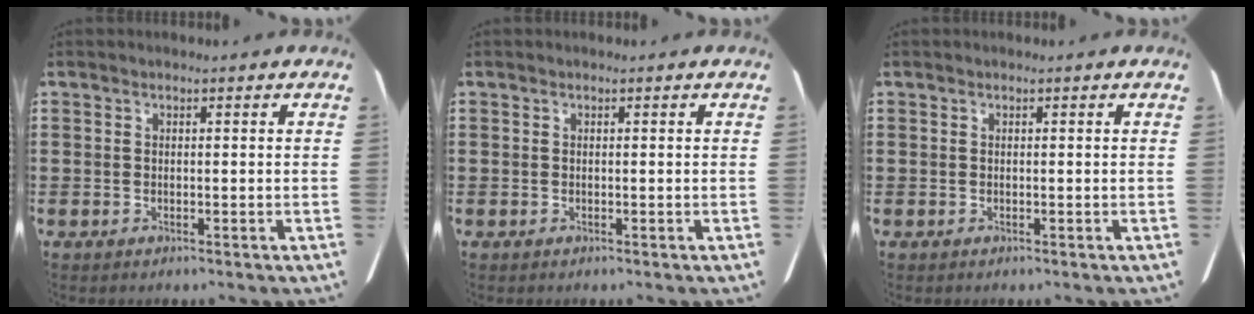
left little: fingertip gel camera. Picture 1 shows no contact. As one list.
[{"total": 0.0}, {"total": 0.0}]